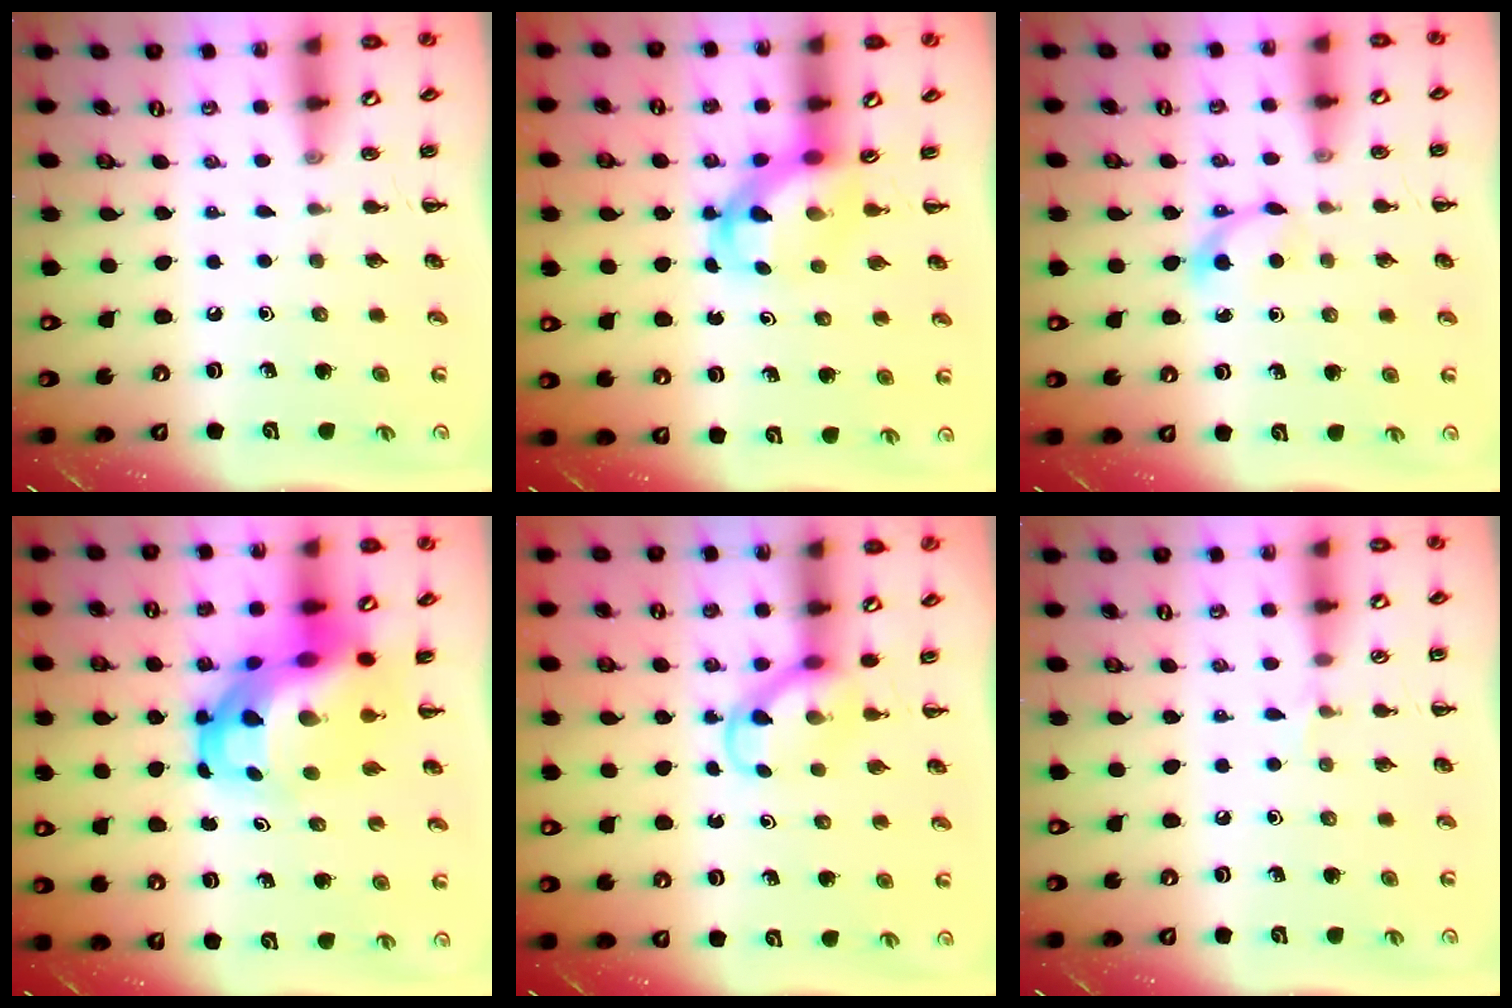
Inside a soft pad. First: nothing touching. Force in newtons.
{"total": 4.4, "press": 4.3, "slide": 0.7}
{"total": 3.9, "press": 3.7, "slide": 1.3}
{"total": 13.6, "press": 13.2, "slide": 3.4}
{"total": 3.8, "press": 3.6, "slide": 1.2}
{"total": 3.4, "press": 3.2, "slide": 1.3}